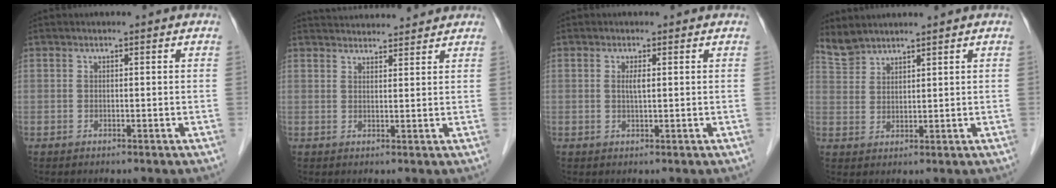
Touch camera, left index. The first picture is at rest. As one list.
[{"total": 9.1, "force": [8.8, 1.1, 2.0], "torque": [-0.031, 0.029, 0.121]}, {"total": 1.3, "force": [0.3, 0.2, 1.3], "torque": [-0.029, 0.000, 0.004]}, {"total": 3.8, "force": [3.8, 0.3, 0.1], "torque": [-0.014, 0.015, 0.085]}]